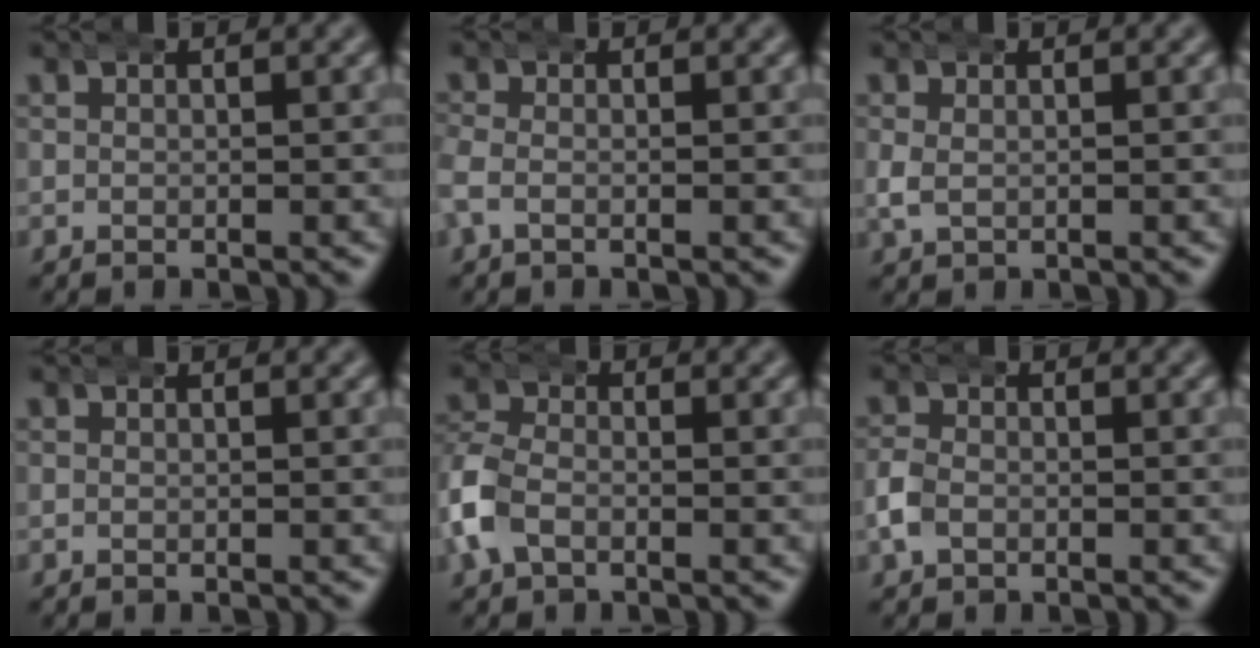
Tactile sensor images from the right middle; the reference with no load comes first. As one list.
[{"total": 1.8, "force": [-0.7, 1.3, 1.0], "torque": [-0.036, 0.000, -0.018]}, {"total": 1.6, "force": [0.2, 1.2, 1.0], "torque": [-0.032, -0.003, 0.009]}, {"total": 0.0}, {"total": 4.3, "force": [-1.4, 3.7, 1.8], "torque": [-0.076, -0.015, -0.023]}, {"total": 1.8, "force": [-0.8, 1.5, 0.6], "torque": [-0.029, 0.000, -0.012]}]